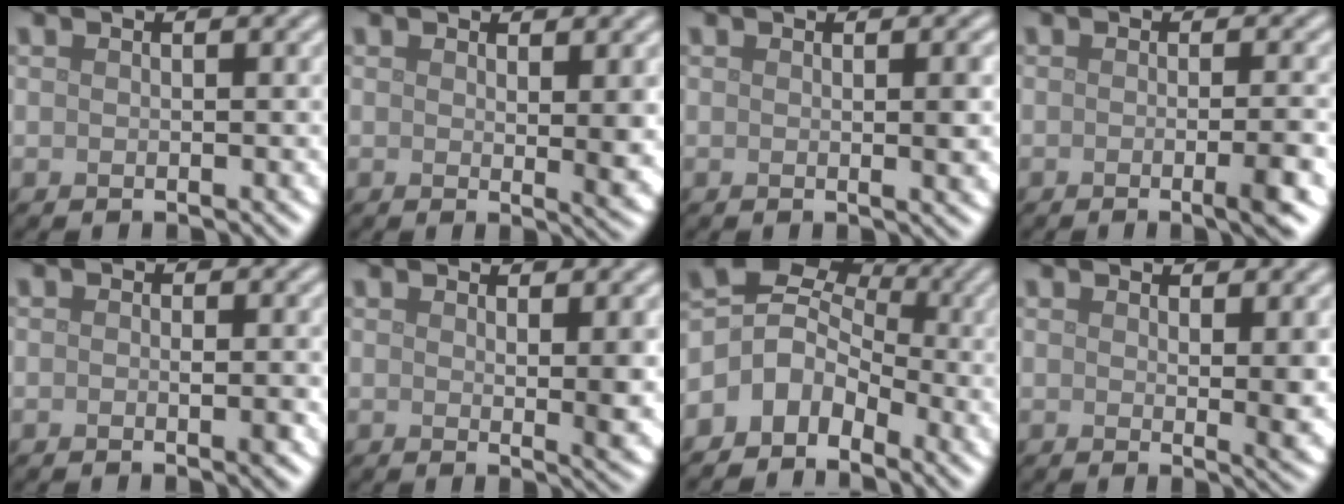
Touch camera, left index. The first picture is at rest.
{"total": 2.8, "force": [0.8, 0.6, 2.6], "torque": [-0.033, -0.011, 0.015]}
{"total": 2.7, "force": [0.2, 0.7, 2.6], "torque": [-0.027, -0.001, 0.000]}
{"total": 3.5, "force": [-1.0, 0.8, 3.2], "torque": [-0.040, -0.003, -0.019]}
{"total": 1.3, "force": [-0.4, 0.5, 1.2], "torque": [-0.017, 0.000, -0.006]}
{"total": 3.2, "force": [0.8, 0.7, 3.0], "torque": [-0.038, -0.011, 0.015]}
{"total": 5.6, "force": [-2.4, 4.3, 2.7], "torque": [-0.036, 0.009, -0.064]}
{"total": 2.9, "force": [0.9, 0.6, 2.6], "torque": [-0.034, -0.011, 0.017]}